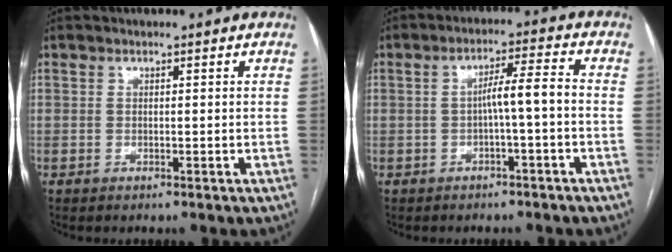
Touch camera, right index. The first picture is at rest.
{"total": 4.9, "force": [-1.0, 0.0, 4.8], "torque": [-0.077, 0.018, -0.014]}